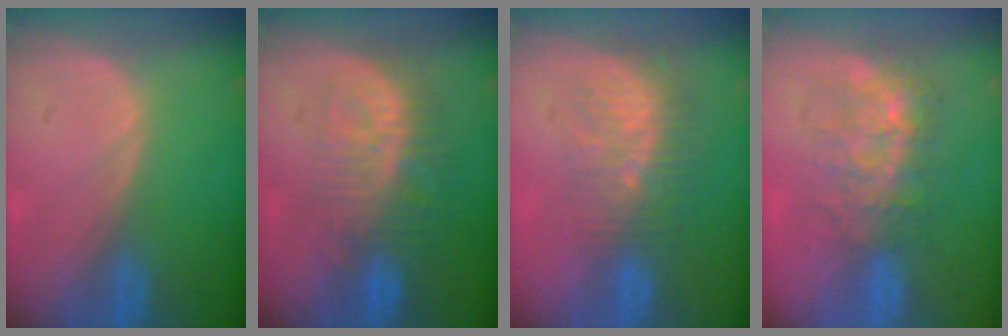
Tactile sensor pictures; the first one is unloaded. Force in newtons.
{"total": 9.5, "press": 8.5, "slide": 4.1}
{"total": 8.9, "press": 7.5, "slide": 4.8}
{"total": 7.6, "press": 7.0, "slide": 3.0}